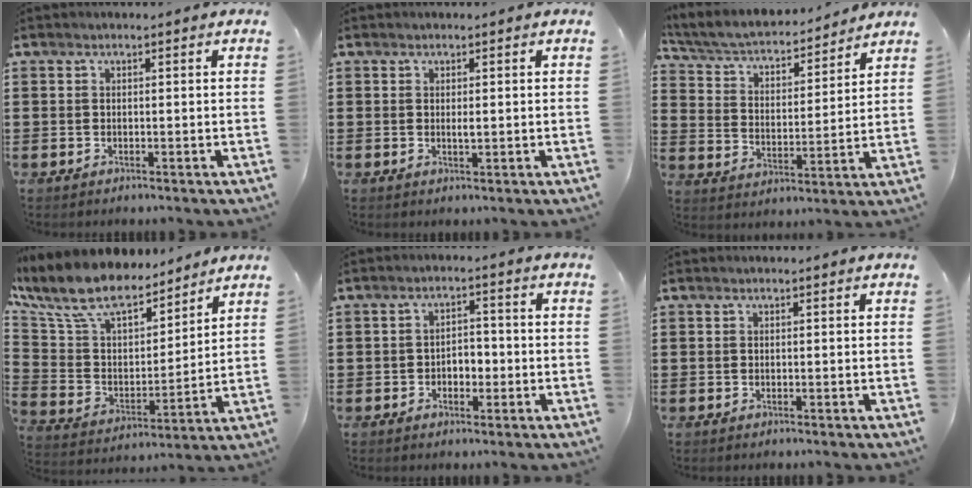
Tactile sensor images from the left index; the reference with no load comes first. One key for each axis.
{"total": 1.1, "fx": 0.1, "fy": 0.2, "fz": 1.1, "tx": -0.022, "ty": -0.001, "tz": 0.001}
{"total": 4.5, "fx": 4.0, "fy": 1.1, "fz": 1.9, "tx": -0.055, "ty": -0.031, "tz": 0.061}
{"total": 11.7, "fx": 9.7, "fy": 3.8, "fz": 5.3, "tx": -0.148, "ty": -0.053, "tz": 0.171}
{"total": 2.9, "fx": -1.3, "fy": 1.8, "fz": 1.8, "tx": -0.038, "ty": 0.005, "tz": -0.030}
{"total": 0.0}